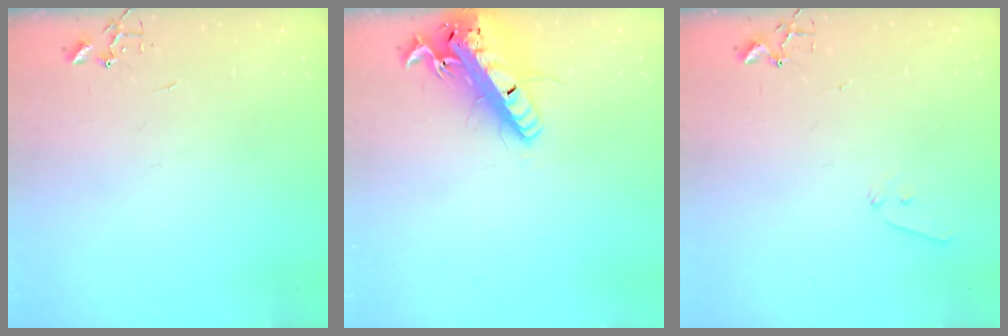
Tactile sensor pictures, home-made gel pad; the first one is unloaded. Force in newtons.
{"total": 21.8, "press": 21.4, "slide": 4.2}
{"total": 6.3, "press": 6.3, "slide": 0.7}